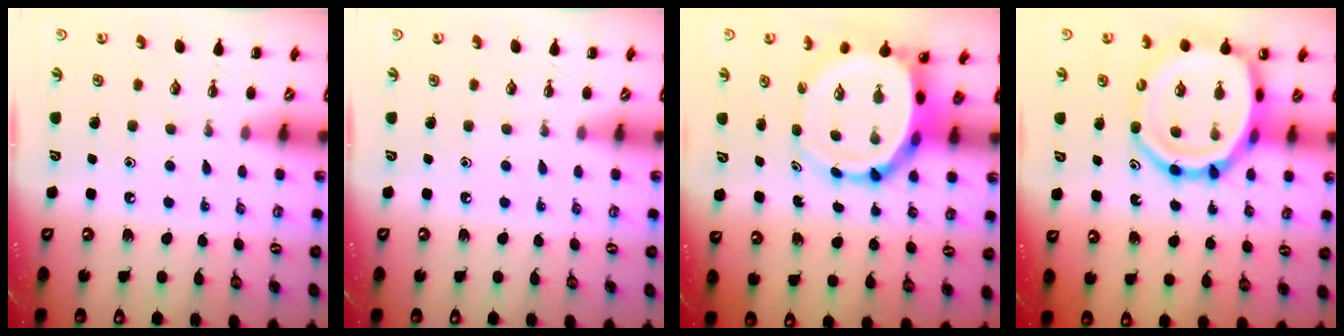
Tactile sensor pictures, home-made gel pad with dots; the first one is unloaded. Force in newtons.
{"total": 0.0}
{"total": 6.6, "press": 6.3, "slide": 2.2}
{"total": 17.1, "press": 16.7, "slide": 3.6}